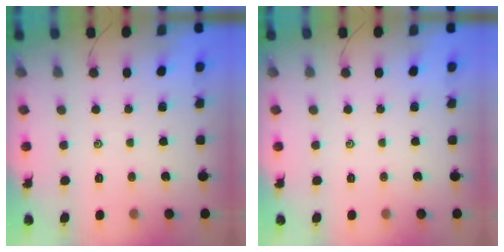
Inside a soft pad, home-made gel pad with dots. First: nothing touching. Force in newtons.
{"total": 0.0}